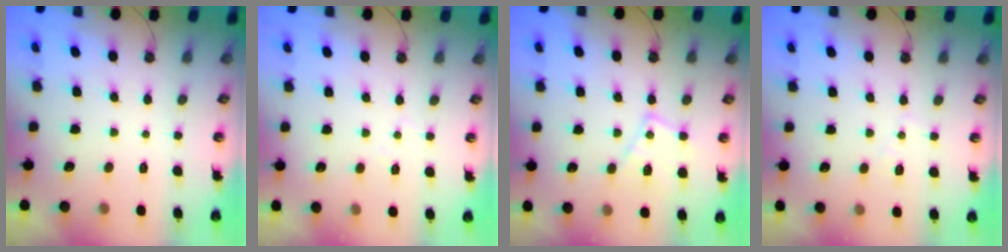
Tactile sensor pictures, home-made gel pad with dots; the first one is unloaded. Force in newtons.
{"total": 5.9, "press": 5.8, "slide": 0.8}
{"total": 13.5, "press": 13.5, "slide": 1.1}
{"total": 7.0, "press": 7.0, "slide": 0.8}